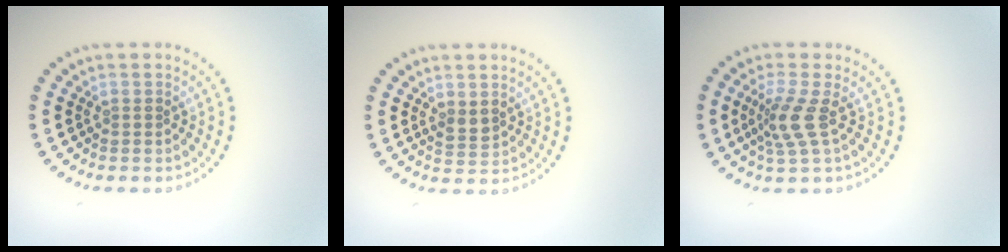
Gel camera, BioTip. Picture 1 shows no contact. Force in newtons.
{"total": 1.2, "press": 1.1, "slide": 0.5}
{"total": 2.9, "press": 2.2, "slide": 2.0}